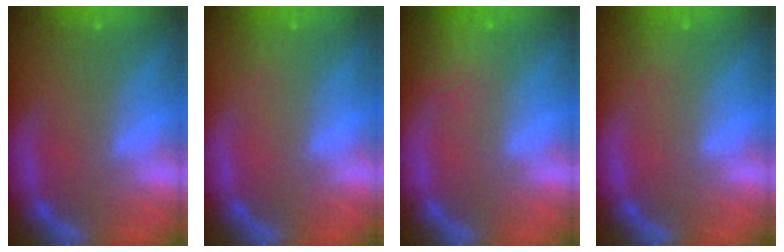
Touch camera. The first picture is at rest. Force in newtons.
{"total": 0.9}
{"total": 5.0}
{"total": 1.4}